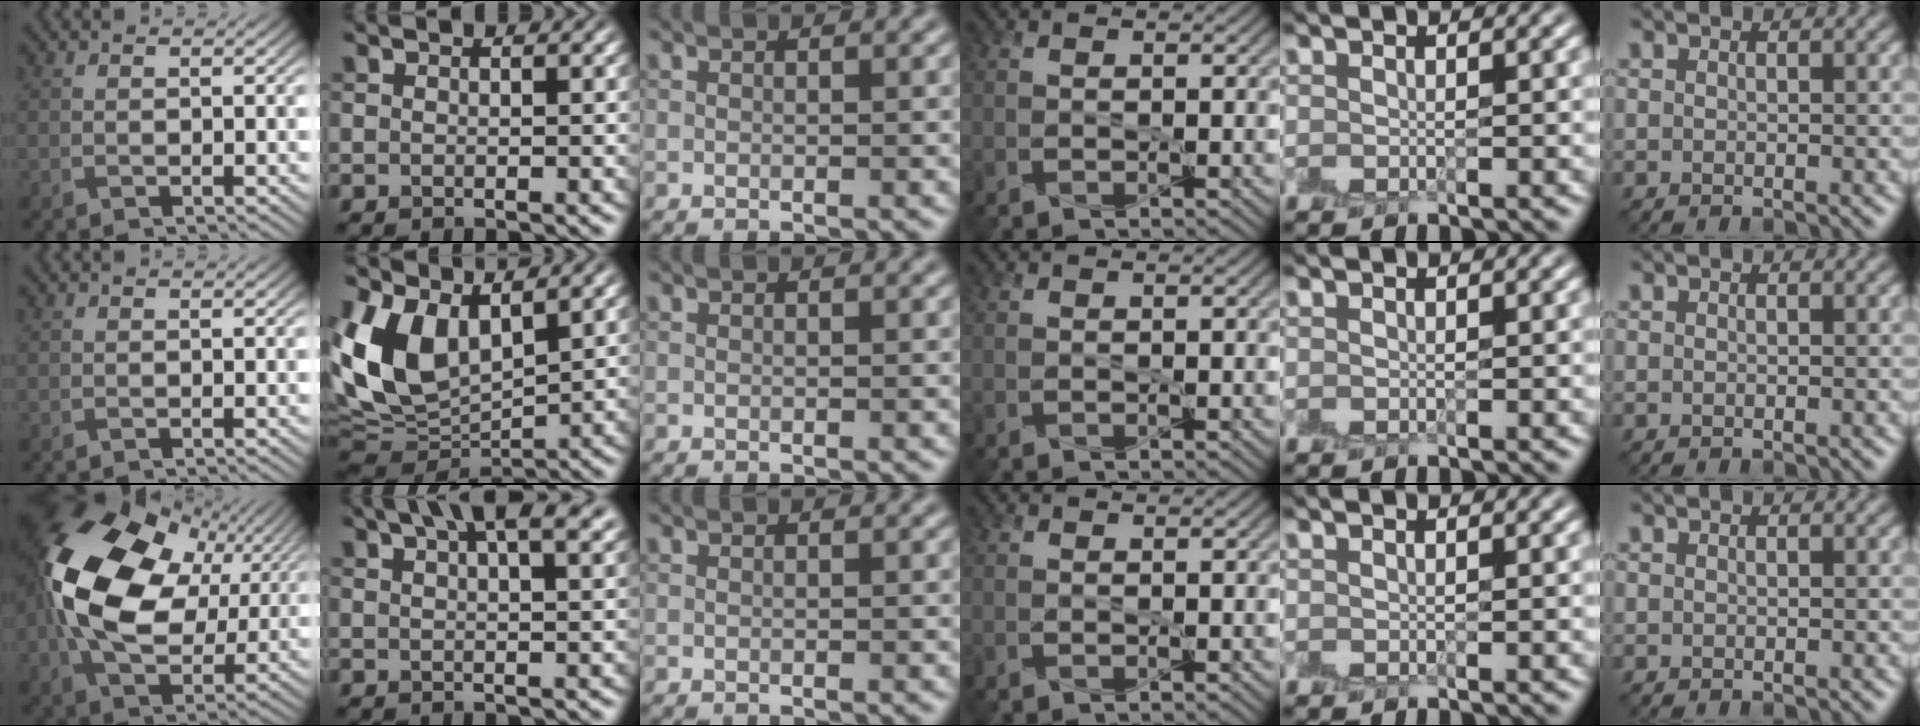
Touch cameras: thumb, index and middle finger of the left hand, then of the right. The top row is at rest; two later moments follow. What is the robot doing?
{"motion": "peel", "object": "small bumper sticker"}